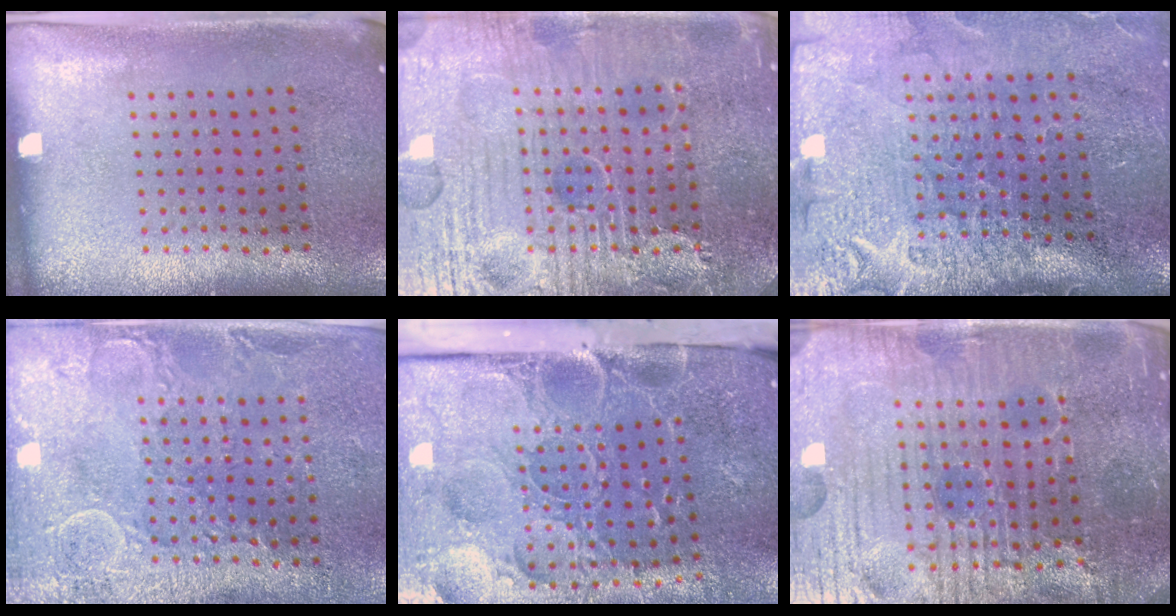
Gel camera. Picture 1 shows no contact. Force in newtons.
{"total": 6.4, "press": 6.3, "slide": 0.7}
{"total": 4.4, "press": 3.7, "slide": 2.4}
{"total": 2.8, "press": 2.7, "slide": 0.8}
{"total": 5.2, "press": 4.1, "slide": 3.1}
{"total": 6.3, "press": 5.7, "slide": 2.5}